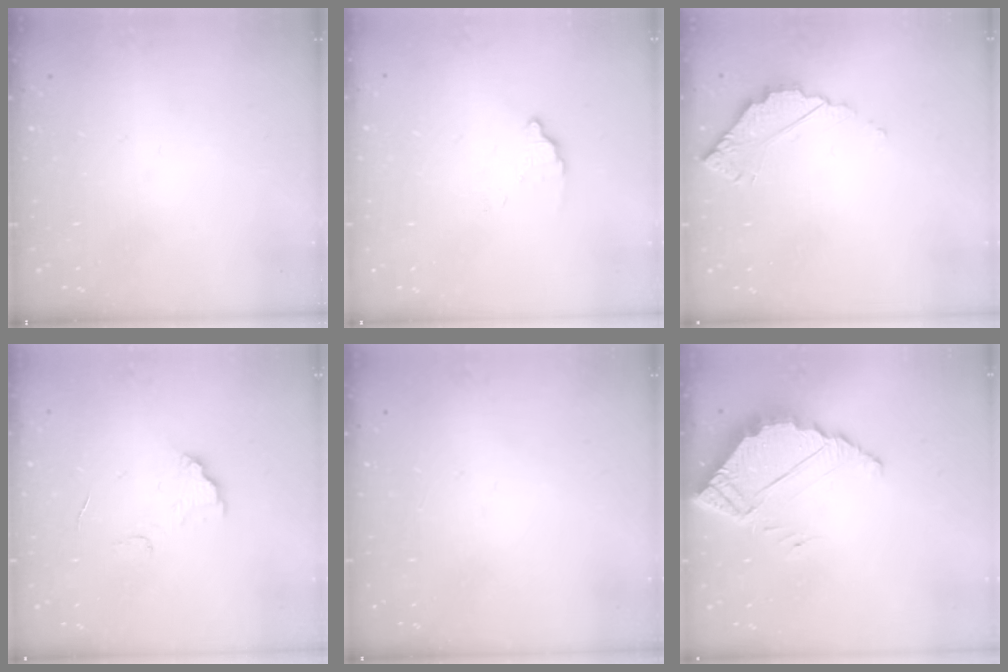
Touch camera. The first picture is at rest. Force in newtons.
{"total": 2.9, "press": 2.9, "slide": 0.1}
{"total": 5.0, "press": 5.0, "slide": 0.4}
{"total": 7.9, "press": 7.9, "slide": 0.6}
{"total": 2.3, "press": 2.3, "slide": 0.1}
{"total": 4.3, "press": 4.3, "slide": 0.2}